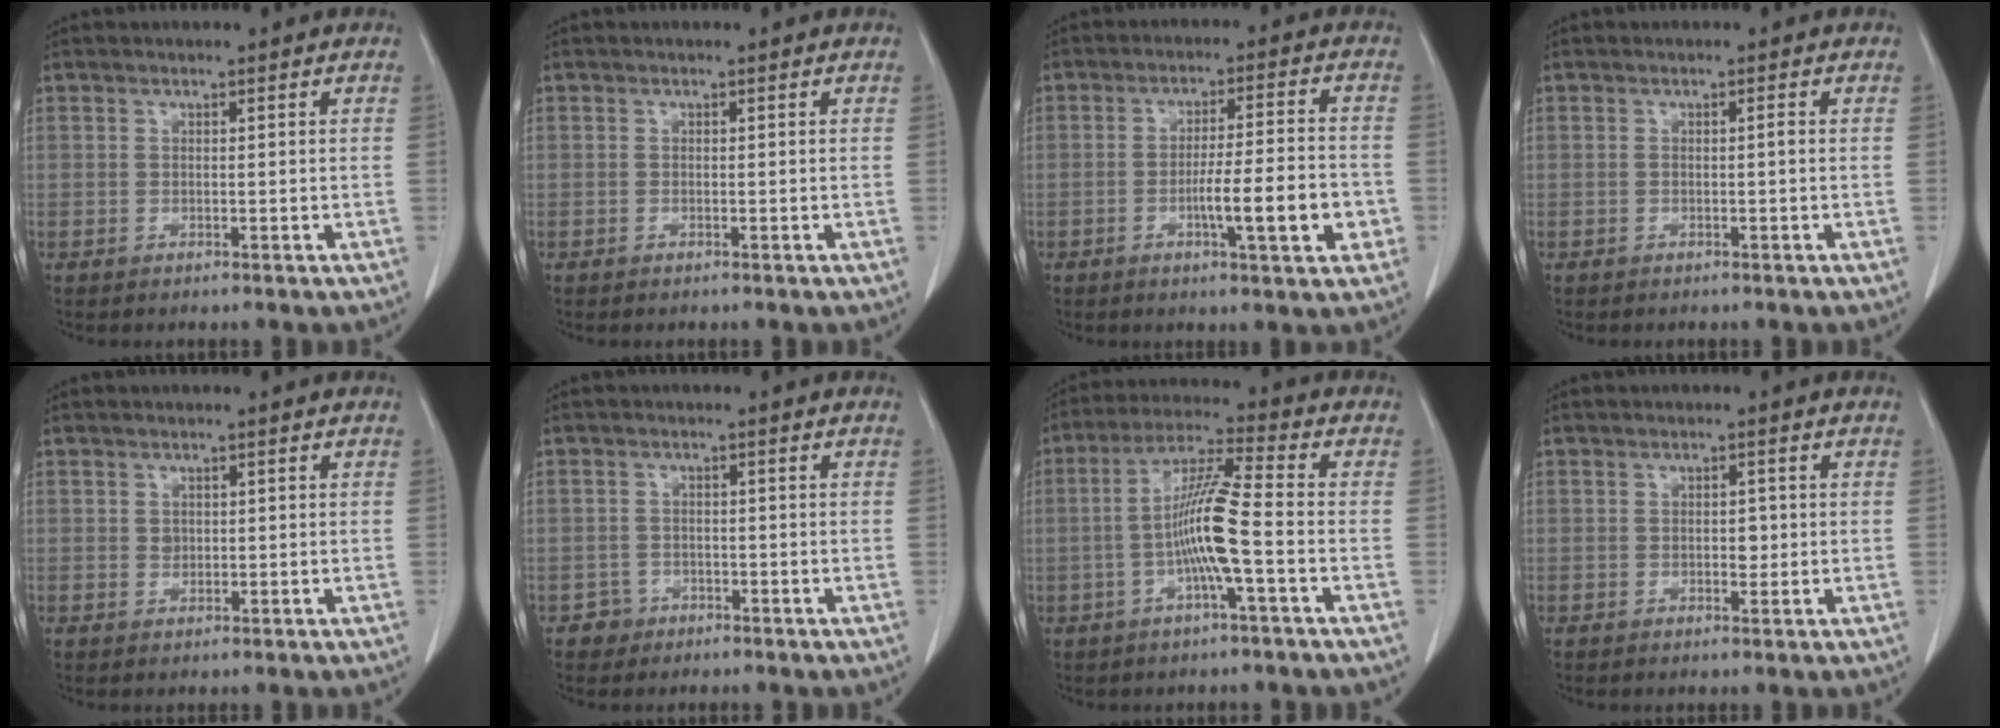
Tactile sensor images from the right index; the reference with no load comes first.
{"total": 0.0}
{"total": 9.4, "force": [-2.8, 1.1, 8.9], "torque": [-0.138, 0.002, -0.042]}
{"total": 0.6, "force": [-0.1, 0.0, 0.6], "torque": [-0.010, 0.001, -0.002]}
{"total": 1.1, "force": [0.1, 0.9, 0.6], "torque": [-0.010, 0.001, 0.003]}
{"total": 2.5, "force": [-1.5, 2.0, -0.3], "torque": [0.008, 0.013, -0.027]}
{"total": 9.7, "force": [-2.1, -0.1, 9.5], "torque": [-0.186, 0.011, -0.044]}
{"total": 1.7, "force": [-0.2, 0.9, 1.4], "torque": [-0.022, 0.001, -0.001]}